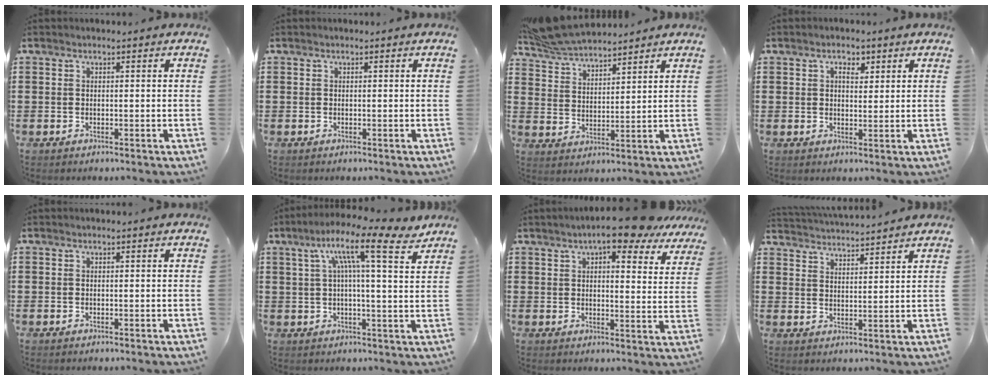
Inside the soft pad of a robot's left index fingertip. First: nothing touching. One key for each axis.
{"total": 0.0}
{"total": 7.5, "fx": 7.1, "fy": 1.6, "fz": 1.9, "tx": -0.066, "ty": -0.018, "tz": 0.133}
{"total": 2.6, "fx": 1.4, "fy": 1.6, "fz": 1.6, "tx": -0.020, "ty": 0.002, "tz": 0.021}
{"total": 0.0}
{"total": 11.4, "fx": 6.7, "fy": 1.8, "fz": 9.0, "tx": -0.170, "ty": -0.021, "tz": 0.105}
{"total": 8.8, "fx": 7.2, "fy": 1.5, "fz": 4.9, "tx": -0.082, "ty": -0.025, "tz": 0.124}
{"total": 3.4, "fx": 3.4, "fy": -0.3, "fz": -0.3, "tx": -0.009, "ty": -0.020, "tz": 0.059}